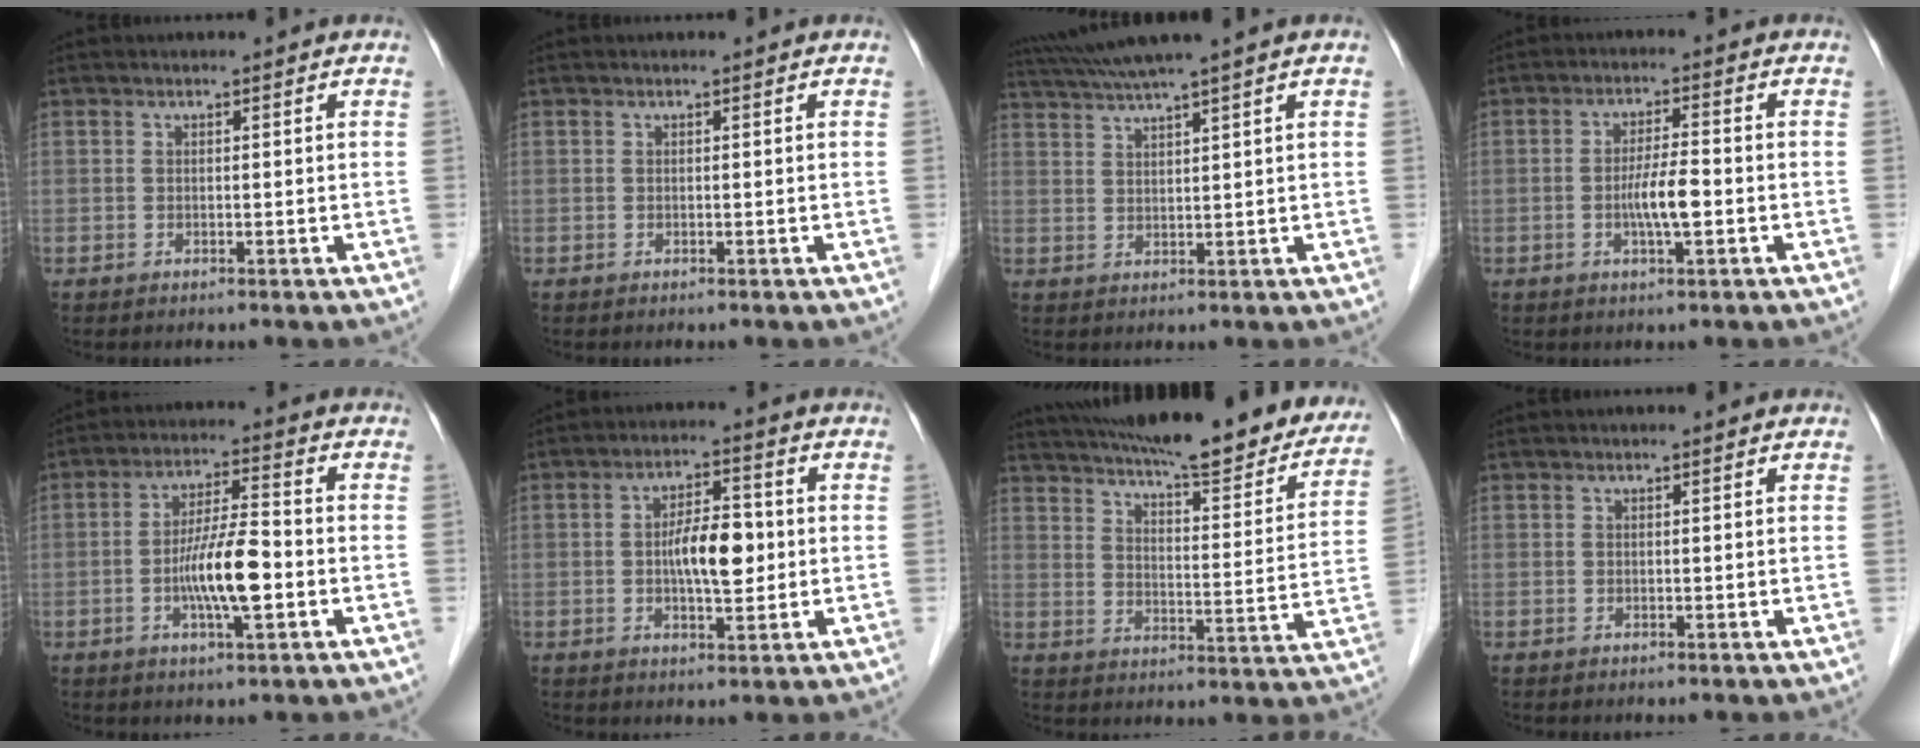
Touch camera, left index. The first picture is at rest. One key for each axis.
{"total": 0.0}
{"total": 6.0, "fx": 4.9, "fy": -1.8, "fz": 3.0, "tx": -0.058, "ty": 0.018, "tz": 0.092}
{"total": 4.7, "fx": -1.3, "fy": 0.5, "fz": 4.5, "tx": -0.089, "ty": -0.004, "tz": -0.024}
{"total": 8.6, "fx": -2.2, "fy": 1.2, "fz": 8.2, "tx": -0.157, "ty": -0.001, "tz": -0.043}
{"total": 7.0, "fx": -0.2, "fy": 2.5, "fz": 6.6, "tx": -0.121, "ty": 0.008, "tz": -0.005}
{"total": 28.7, "fx": 24.8, "fy": 5.1, "fz": 13.5, "tx": -0.214, "ty": -0.036, "tz": 0.314}
{"total": 0.0}